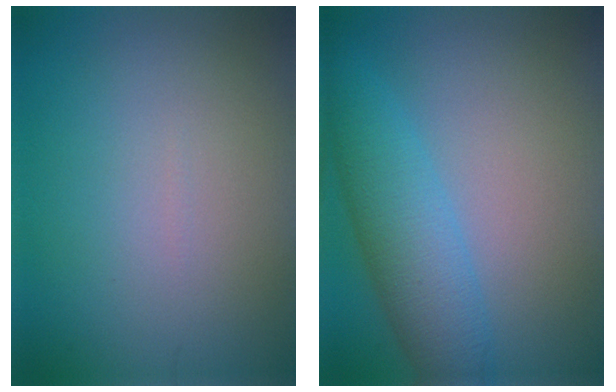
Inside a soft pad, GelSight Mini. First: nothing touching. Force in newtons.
{"total": 5.4, "press": 5.4, "slide": 0.3}